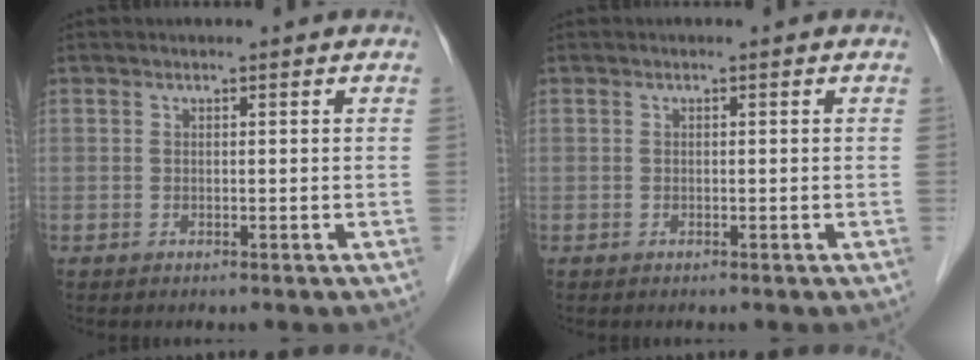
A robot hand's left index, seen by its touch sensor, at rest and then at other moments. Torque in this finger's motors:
{"motor_torque": [0.00, 0.00, 0.00, 0.00]}